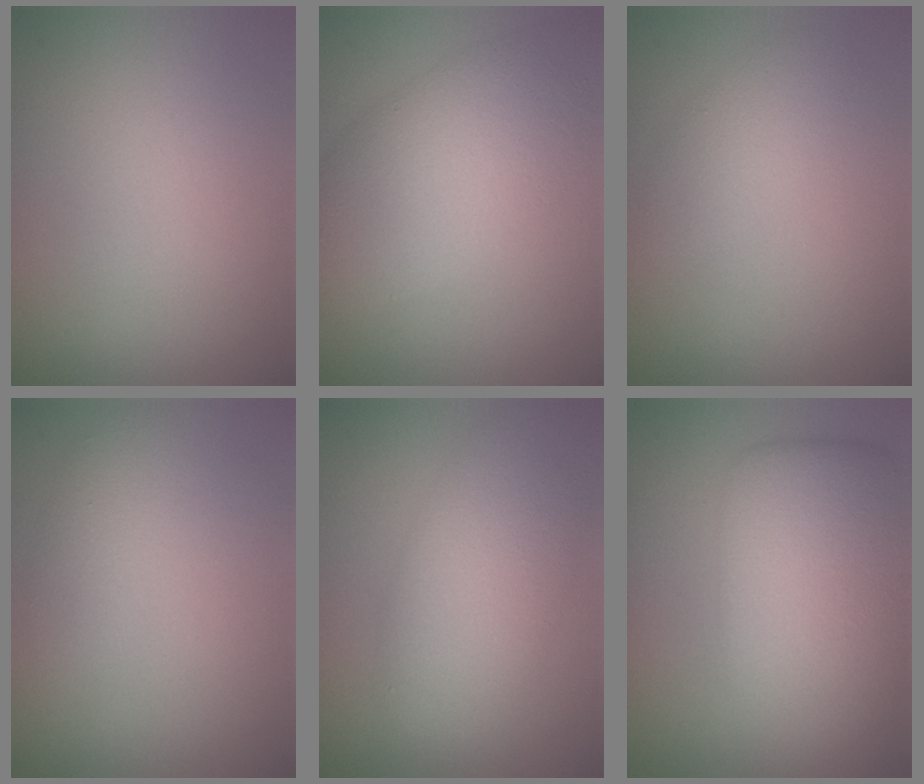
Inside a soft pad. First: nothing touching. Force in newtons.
{"total": 7.9, "press": 7.9, "slide": 0.1}
{"total": 1.9, "press": 1.9, "slide": 0.1}
{"total": 2.0, "press": 2.0, "slide": 0.1}
{"total": 6.6, "press": 6.6, "slide": 0.4}
{"total": 10.1, "press": 10.1, "slide": 0.5}